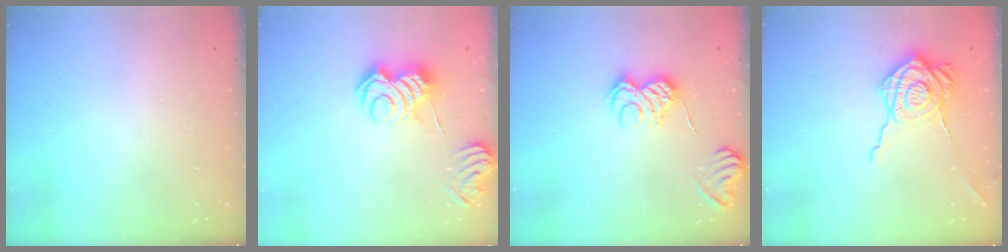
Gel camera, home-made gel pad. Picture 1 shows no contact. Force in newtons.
{"total": 6.8, "press": 6.8, "slide": 0.3}
{"total": 7.4, "press": 7.3, "slide": 1.3}
{"total": 16.1, "press": 16.1, "slide": 1.2}